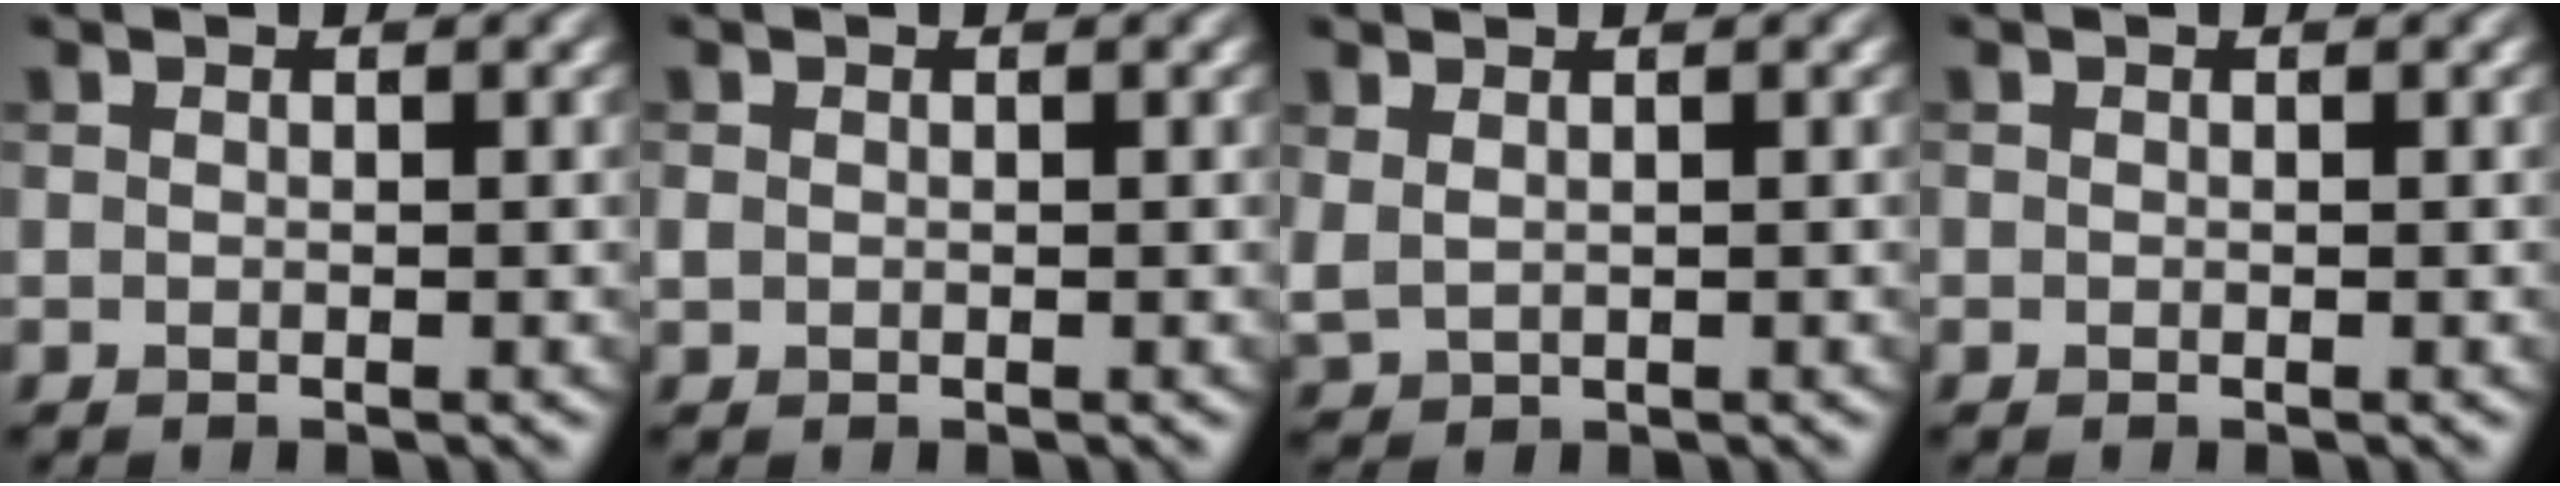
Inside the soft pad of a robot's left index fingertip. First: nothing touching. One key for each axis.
{"total": 0.5, "fx": 0.0, "fy": 0.5, "fz": 0.2, "tx": -0.005, "ty": -0.001, "tz": 0.000}
{"total": 1.7, "fx": 0.7, "fy": 1.0, "fz": 1.1, "tx": -0.031, "ty": -0.003, "tz": 0.022}
{"total": 0.0}